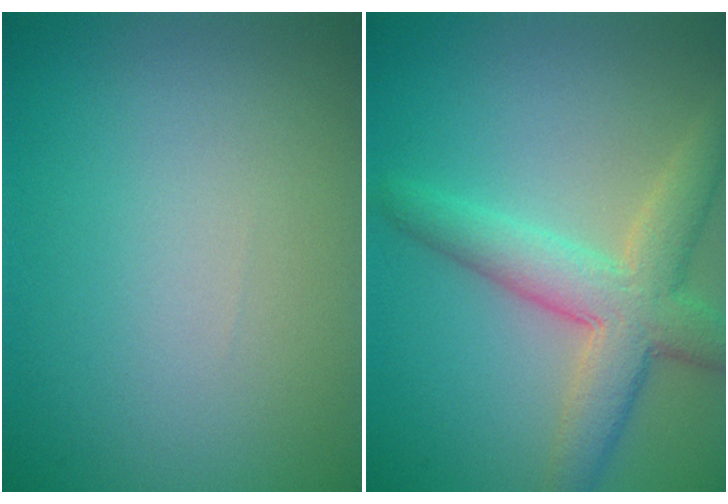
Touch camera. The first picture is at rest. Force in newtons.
{"total": 5.8, "press": 5.8, "slide": 0.4}